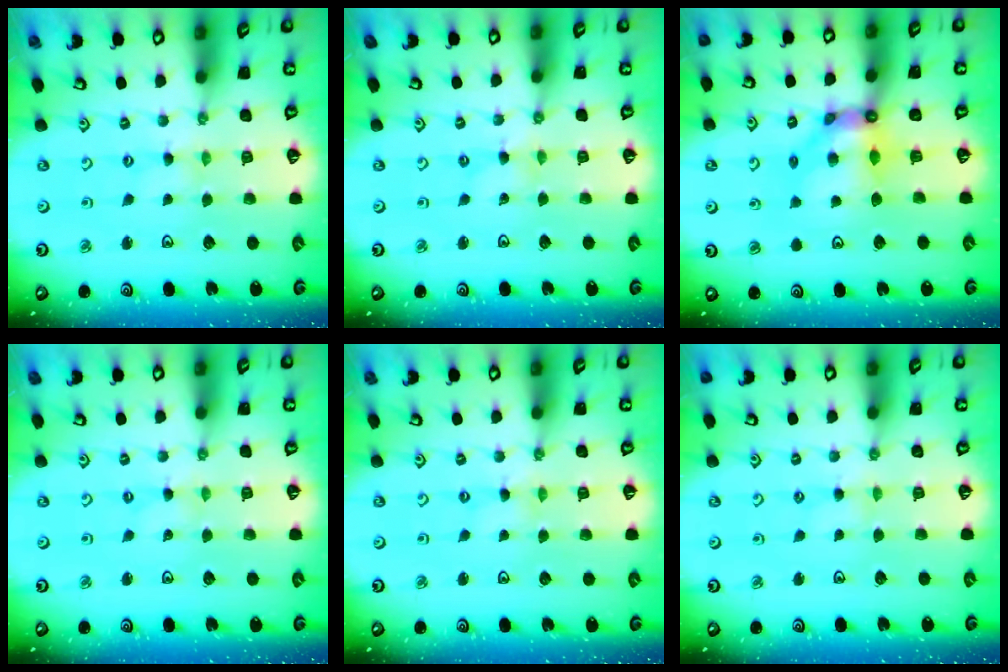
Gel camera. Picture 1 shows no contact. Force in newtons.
{"total": 0.0}
{"total": 9.0, "press": 9.0, "slide": 1.1}
{"total": 0.0}
{"total": 0.0}
{"total": 2.5, "press": 2.4, "slide": 0.4}